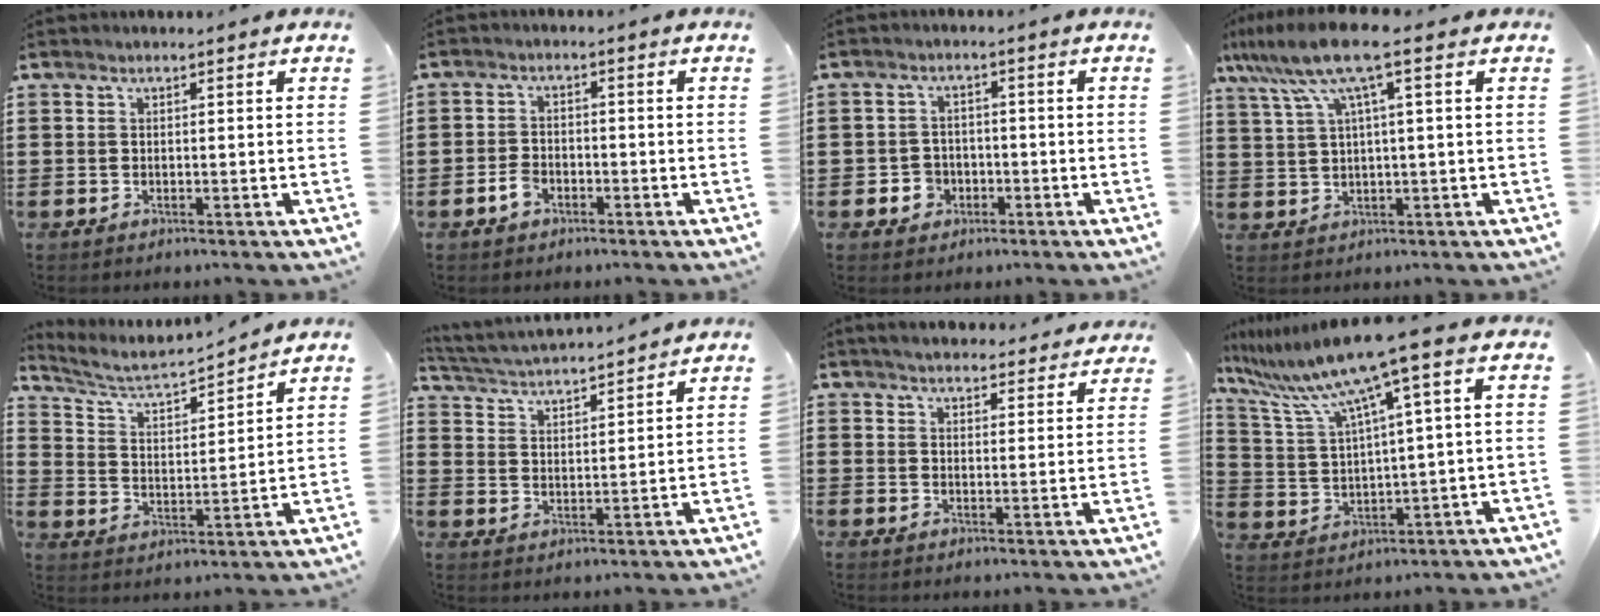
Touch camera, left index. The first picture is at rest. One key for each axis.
{"total": 2.7, "fx": -1.6, "fy": 1.6, "fz": 1.5, "tx": -0.038, "ty": 0.001, "tz": -0.033}
{"total": 3.0, "fx": -1.5, "fy": 2.4, "fz": 0.8, "tx": -0.022, "ty": 0.002, "tz": -0.033}
{"total": 8.5, "fx": 3.9, "fy": 0.4, "fz": 7.6, "tx": -0.177, "ty": -0.017, "tz": 0.060}
{"total": 4.4, "fx": 4.0, "fy": 0.4, "fz": 1.7, "tx": -0.056, "ty": -0.030, "tz": 0.059}
{"total": 4.1, "fx": 4.0, "fy": -0.2, "fz": 0.7, "tx": -0.036, "ty": -0.029, "tz": 0.065}
{"total": 4.1, "fx": 4.0, "fy": 0.2, "fz": 0.6, "tx": -0.025, "ty": -0.020, "tz": 0.072}
{"total": 10.2, "fx": 7.0, "fy": -0.4, "fz": 7.4, "tx": -0.183, "ty": -0.043, "tz": 0.109}